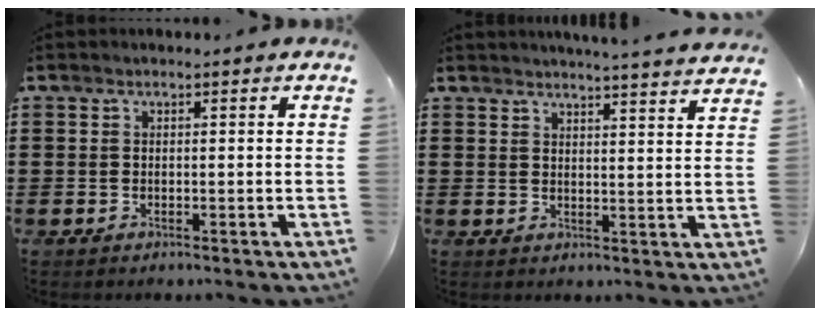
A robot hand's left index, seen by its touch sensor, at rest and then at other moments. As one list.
[{"total": 3.8, "force": [3.6, -0.9, 0.4], "torque": [-0.011, -0.026, 0.062]}]